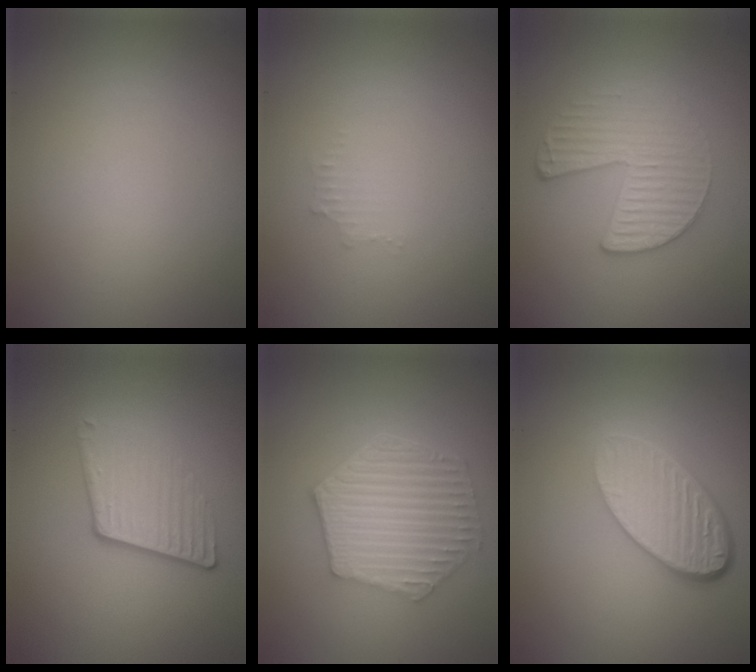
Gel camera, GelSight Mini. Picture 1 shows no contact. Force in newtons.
{"total": 0.9, "press": 0.8, "slide": 0.1}
{"total": 3.4, "press": 2.8, "slide": 1.8}
{"total": 4.0, "press": 2.7, "slide": 2.9}
{"total": 6.4, "press": 4.8, "slide": 4.3}
{"total": 5.3, "press": 3.8, "slide": 3.7}